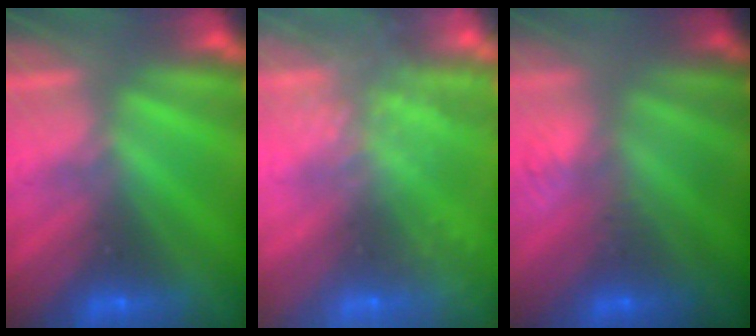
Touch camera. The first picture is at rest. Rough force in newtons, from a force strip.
{"total": 7.7}
{"total": 2.8}